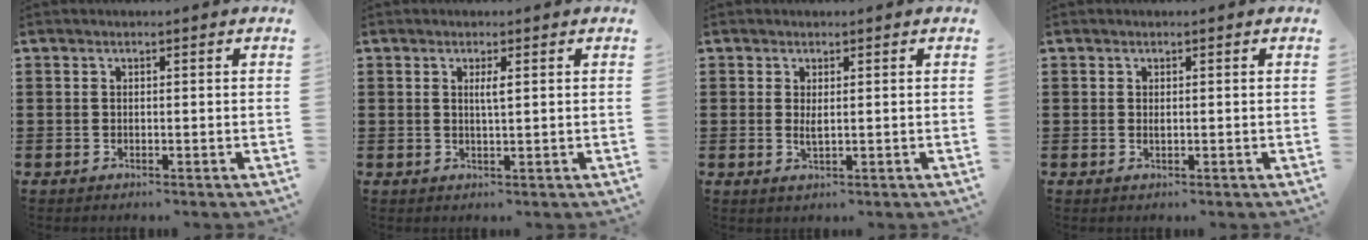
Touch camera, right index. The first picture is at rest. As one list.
[{"total": 1.7, "force": [0.5, 0.2, 1.6], "torque": [-0.031, 0.002, 0.007]}, {"total": 1.7, "force": [0.3, 0.3, 1.6], "torque": [-0.032, -0.002, 0.006]}, {"total": 0.5, "force": [0.1, 0.1, 0.5], "torque": [-0.011, -0.002, 0.003]}]